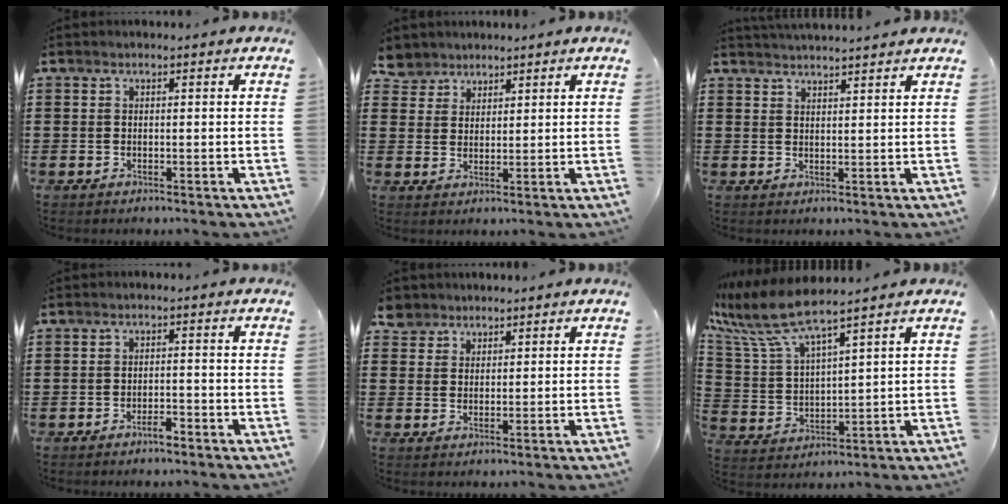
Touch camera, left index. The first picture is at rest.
{"total": 3.7, "force": [3.2, 2.0, -0.2], "torque": [-0.014, 0.000, 0.061]}
{"total": 2.4, "force": [2.3, -0.3, 0.2], "torque": [-0.009, -0.007, 0.044]}
{"total": 2.2, "force": [-1.6, 0.6, 1.3], "torque": [-0.027, 0.002, -0.032]}
{"total": 3.2, "force": [2.5, 2.0, 0.0], "torque": [-0.015, 0.010, 0.049]}
{"total": 8.4, "force": [7.2, 0.7, 4.3], "torque": [-0.120, -0.039, 0.123]}